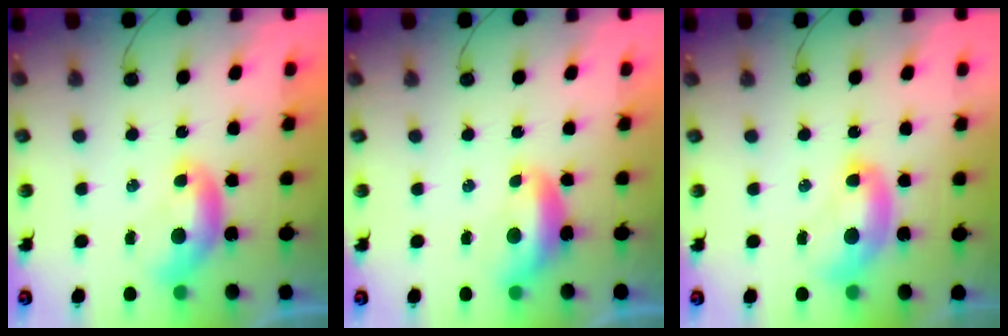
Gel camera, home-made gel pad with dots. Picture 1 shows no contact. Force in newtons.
{"total": 1.0, "press": 0.8, "slide": 0.6}
{"total": 2.2, "press": 2.2, "slide": 0.1}